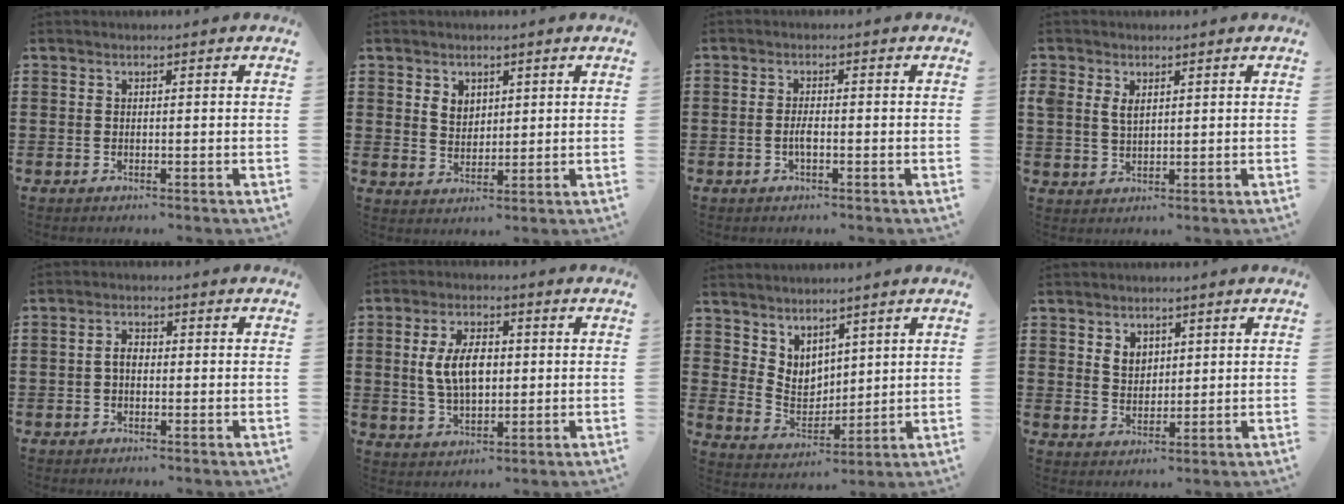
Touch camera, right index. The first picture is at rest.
{"total": 3.2, "force": [1.6, 2.5, 1.2], "torque": [-0.031, 0.009, 0.030]}
{"total": 2.3, "force": [-0.7, 0.7, 2.1], "torque": [-0.048, -0.001, -0.014]}
{"total": 3.0, "force": [1.3, 1.9, 1.8], "torque": [-0.042, 0.010, 0.024]}
{"total": 2.4, "force": [-0.4, 1.4, 1.9], "torque": [-0.044, 0.001, -0.011]}
{"total": 7.5, "force": [0.6, 4.1, 6.2], "torque": [-0.130, 0.007, 0.003]}
{"total": 4.7, "force": [3.7, 2.9, 0.4], "torque": [-0.028, -0.010, 0.071]}
{"total": 3.4, "force": [1.8, 2.6, 1.3], "torque": [-0.034, 0.010, 0.033]}